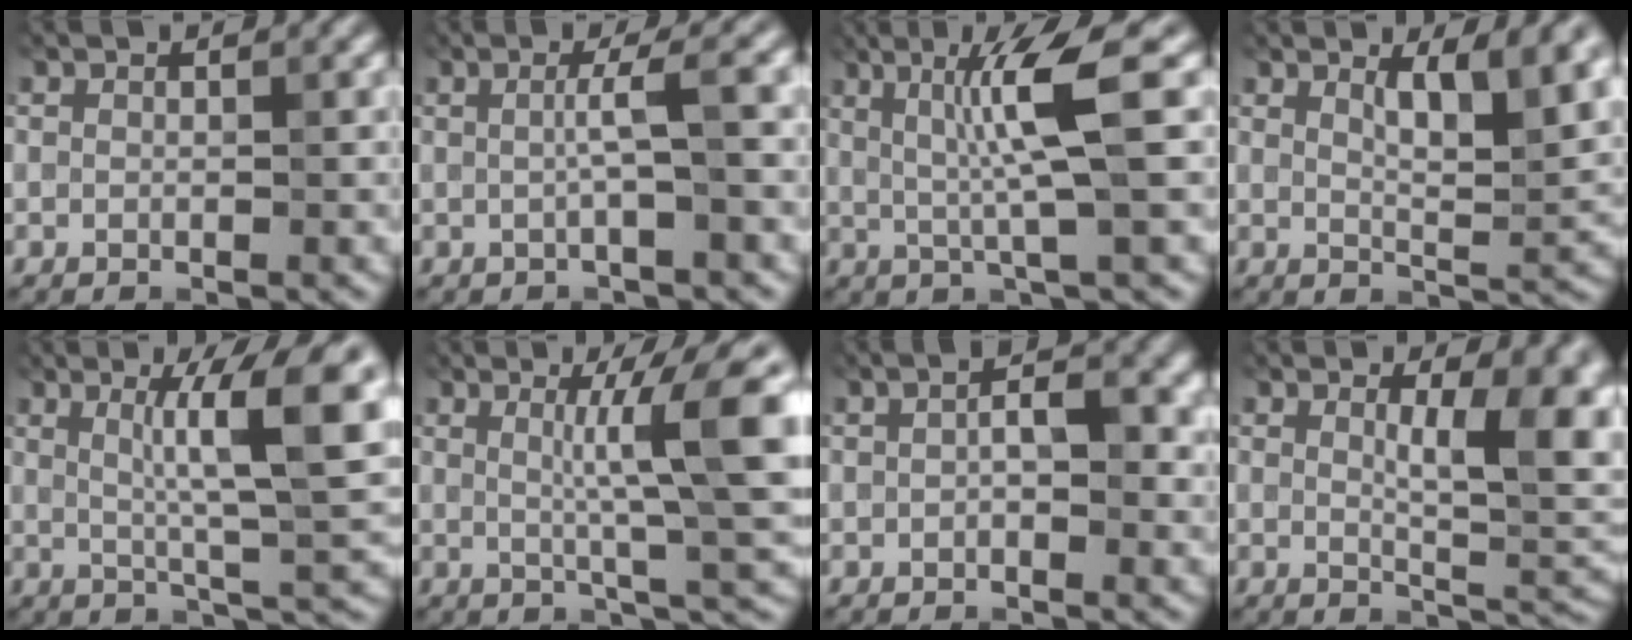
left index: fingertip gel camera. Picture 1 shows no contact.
{"total": 2.5, "force": [0.0, -0.1, 2.5], "torque": [-0.050, 0.011, -0.002]}
{"total": 5.6, "force": [1.1, 0.0, 5.5], "torque": [-0.108, 0.008, 0.025]}
{"total": 5.2, "force": [2.5, 1.1, 4.3], "torque": [-0.073, -0.003, 0.044]}
{"total": 8.4, "force": [2.1, 0.9, 8.1], "torque": [-0.122, 0.003, 0.037]}
{"total": 7.1, "force": [1.3, 0.7, 7.0], "torque": [-0.102, 0.007, 0.024]}
{"total": 3.4, "force": [0.2, 1.5, 3.0], "torque": [-0.050, 0.006, 0.001]}
{"total": 7.1, "force": [1.6, 1.9, 6.7], "torque": [-0.096, -0.003, 0.033]}